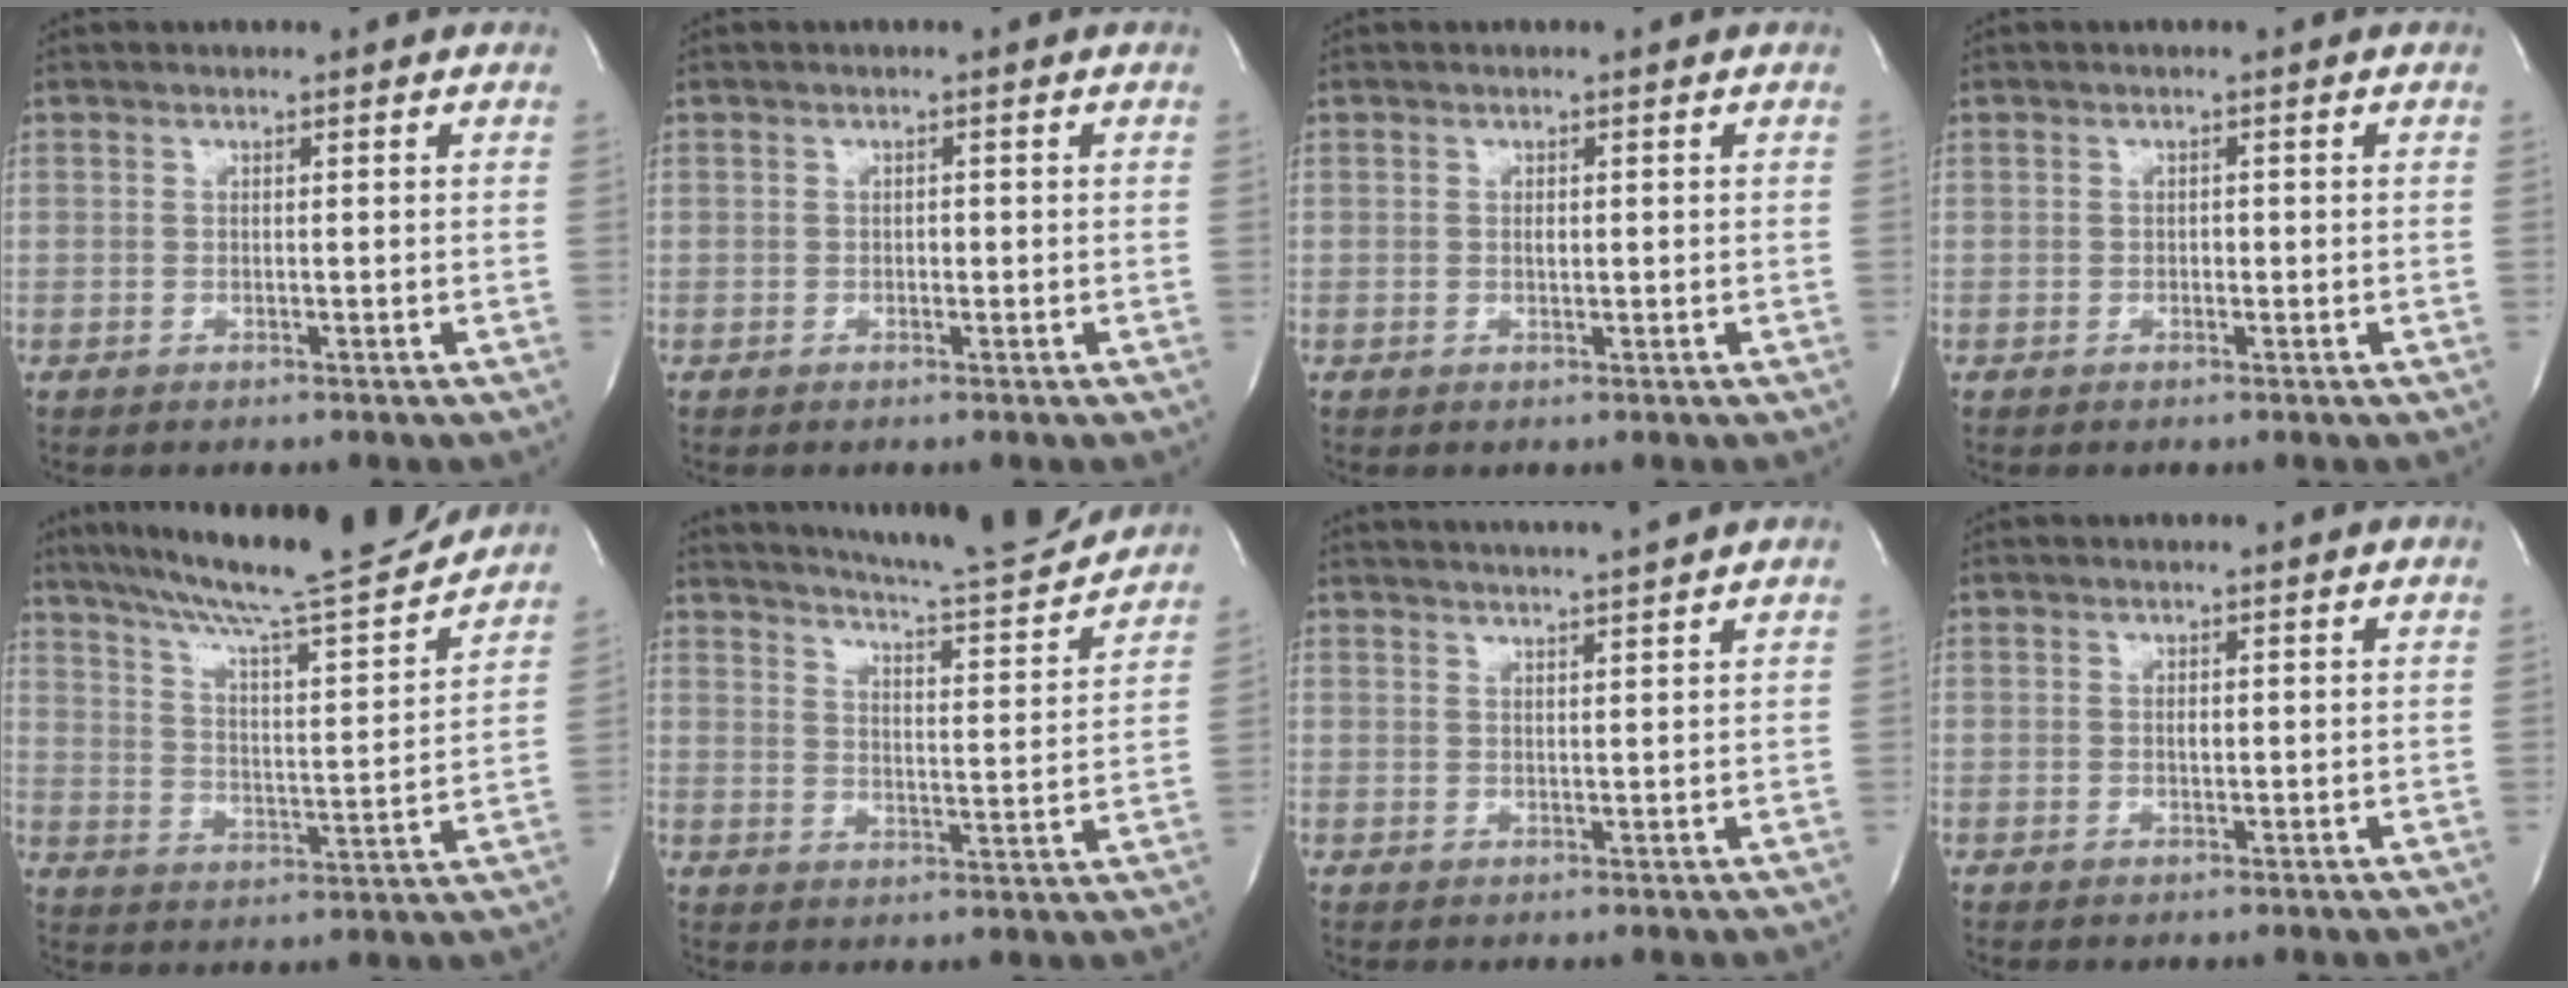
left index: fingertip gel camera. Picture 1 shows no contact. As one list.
[{"total": 0.7, "force": [-0.4, 0.4, 0.3], "torque": [-0.003, -0.002, -0.009]}, {"total": 0.7, "force": [-0.2, 0.3, 0.5], "torque": [-0.012, -0.005, -0.004]}, {"total": 0.7, "force": [-0.5, 0.4, 0.3], "torque": [-0.004, -0.002, -0.010]}, {"total": 20.7, "force": [18.2, 0.8, 9.9], "torque": [-0.171, -0.014, 0.270]}, {"total": 16.6, "force": [15.5, 0.6, 5.9], "torque": [-0.100, -0.036, 0.208]}, {"total": 7.1, "force": [6.4, -1.5, 2.4], "torque": [-0.038, 0.003, 0.088]}, {"total": 0.7, "force": [-0.2, 0.3, 0.6], "torque": [-0.012, -0.005, -0.004]}]